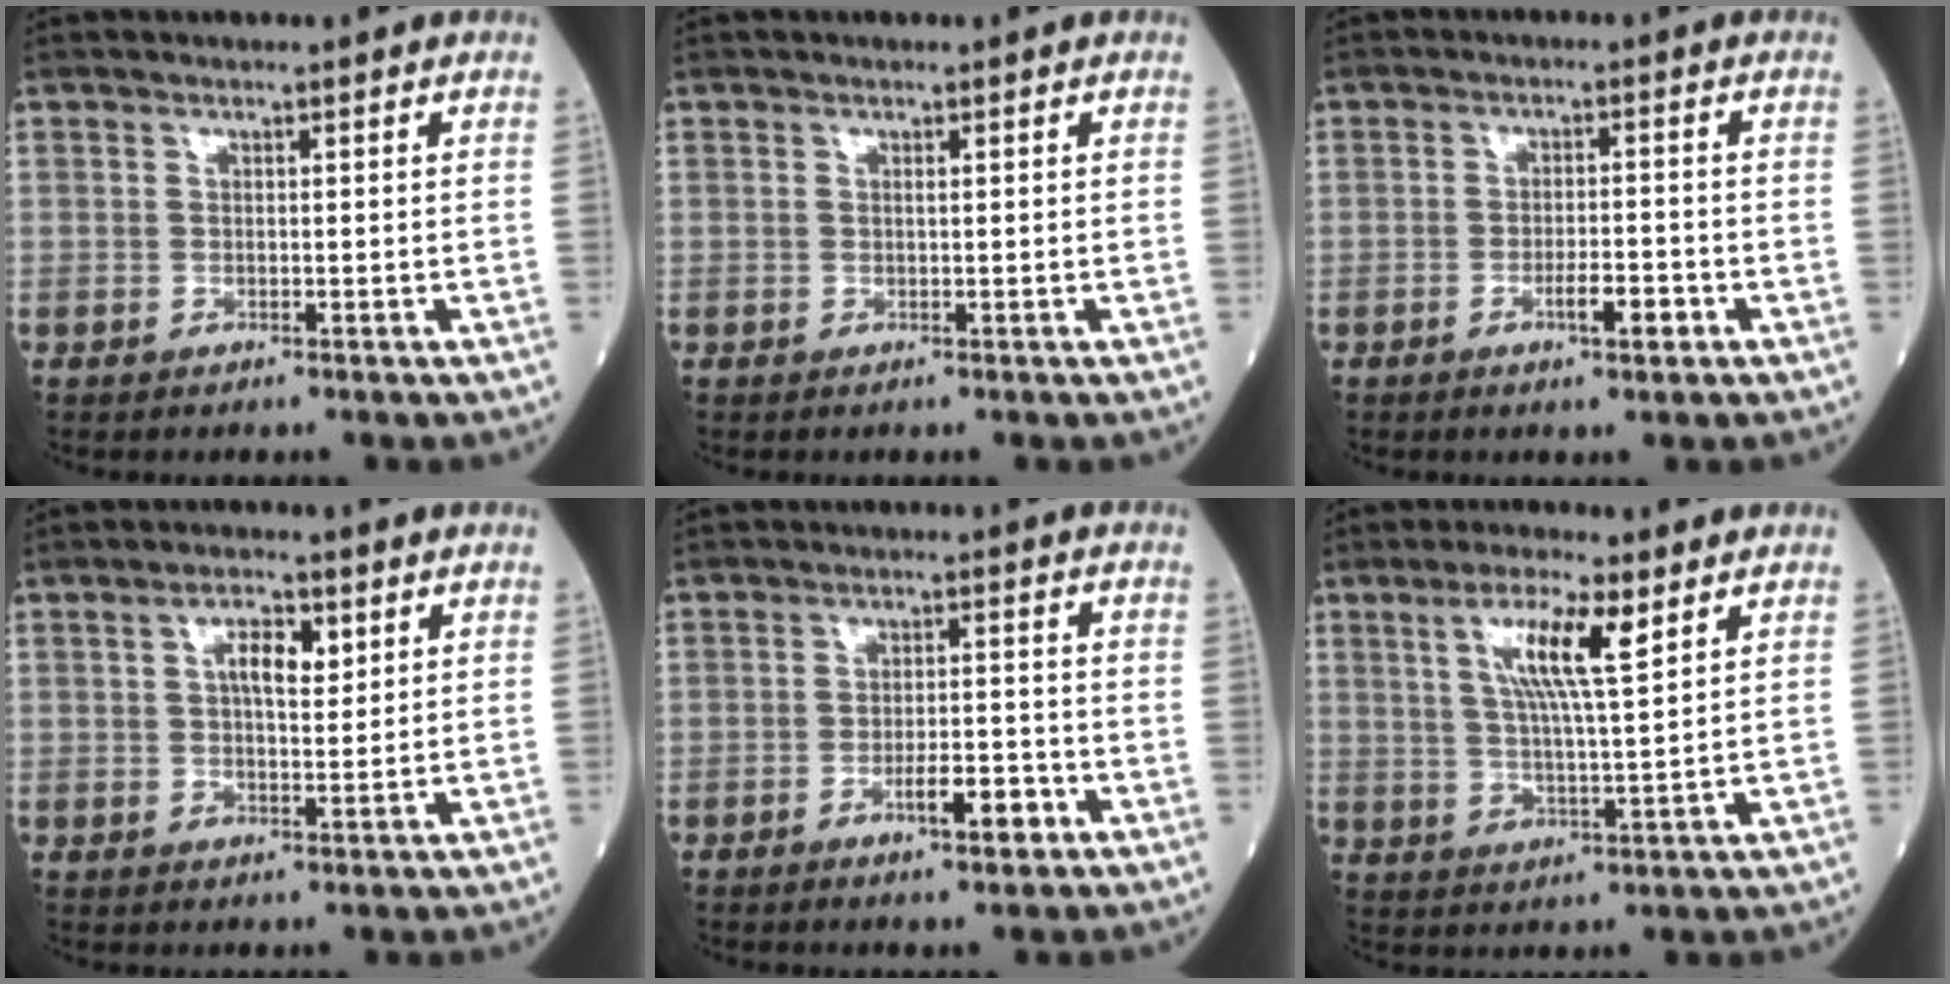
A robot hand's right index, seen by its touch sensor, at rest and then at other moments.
{"total": 0.0}
{"total": 3.8, "force": [-1.9, 0.5, 3.3], "torque": [-0.055, 0.002, -0.031]}
{"total": 4.8, "force": [1.7, 1.9, 4.1], "torque": [-0.069, 0.007, 0.027]}
{"total": 5.0, "force": [-2.5, 0.8, 4.3], "torque": [-0.070, 0.001, -0.041]}
{"total": 8.6, "force": [3.8, 0.7, 7.7], "torque": [-0.147, 0.003, 0.069]}